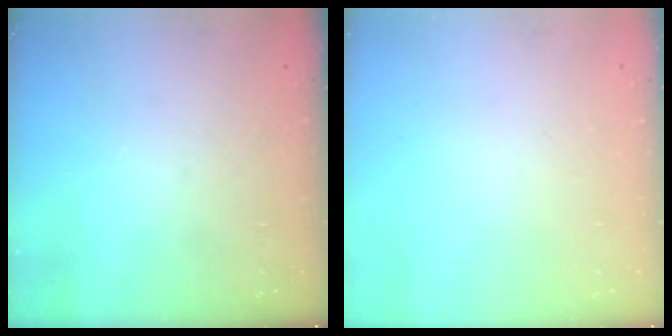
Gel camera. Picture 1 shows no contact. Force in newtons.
{"total": 0.0}